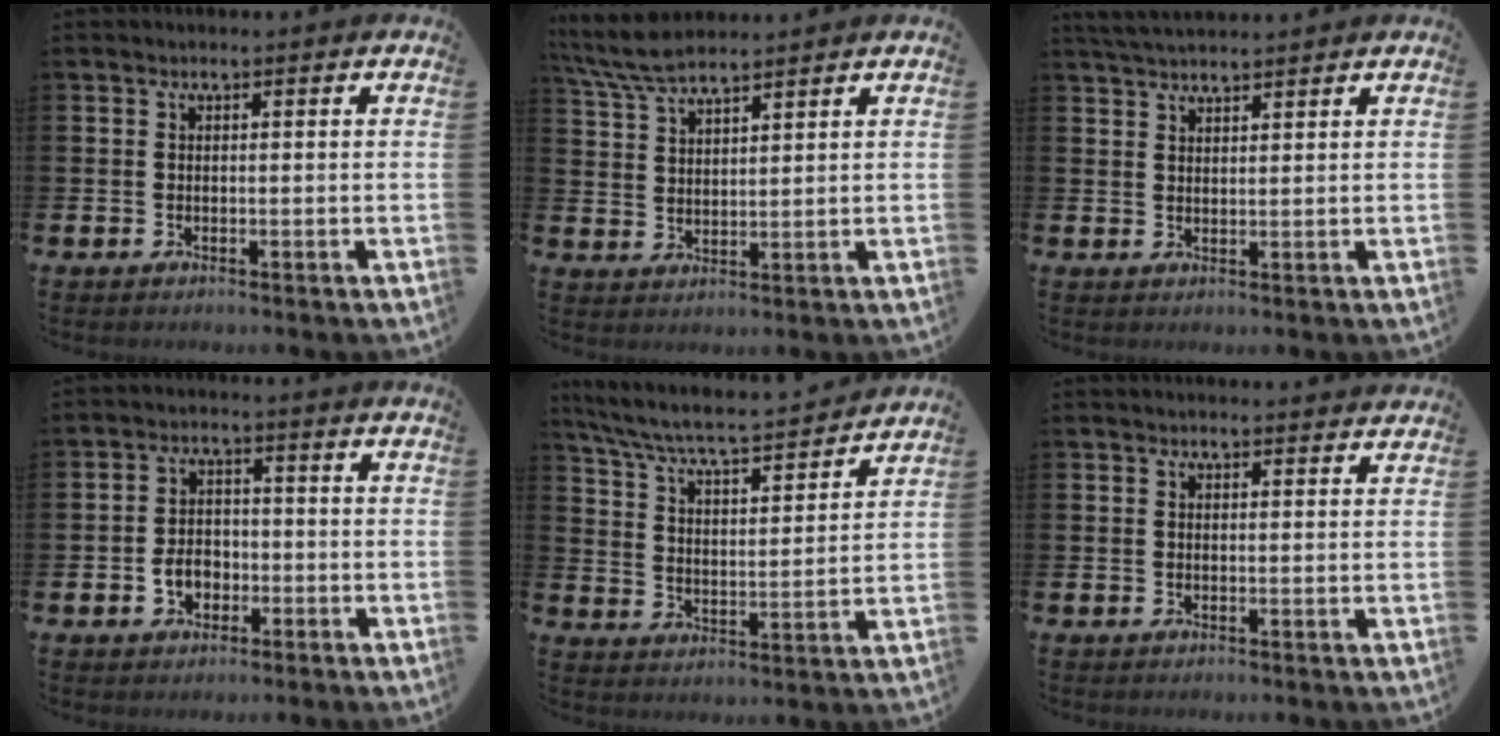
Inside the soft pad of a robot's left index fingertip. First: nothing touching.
{"total": 6.1, "force": [5.6, 0.9, 2.1], "torque": [-0.057, -0.019, 0.103]}
{"total": 3.4, "force": [3.3, 0.4, 0.7], "torque": [-0.014, -0.014, 0.060]}
{"total": 3.9, "force": [-1.4, 2.9, 2.1], "torque": [-0.027, -0.001, -0.033]}
{"total": 6.9, "force": [6.5, 0.3, 2.2], "torque": [-0.070, -0.054, 0.108]}
{"total": 1.3, "force": [1.3, 0.1, 0.1], "torque": [0.012, -0.008, 0.021]}